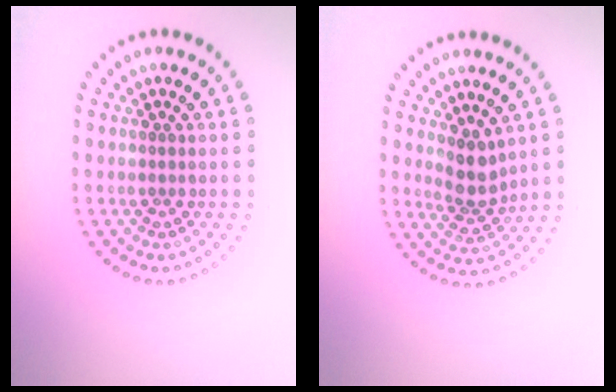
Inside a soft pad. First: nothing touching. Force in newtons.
{"total": 2.8, "press": 2.3, "slide": 1.6}